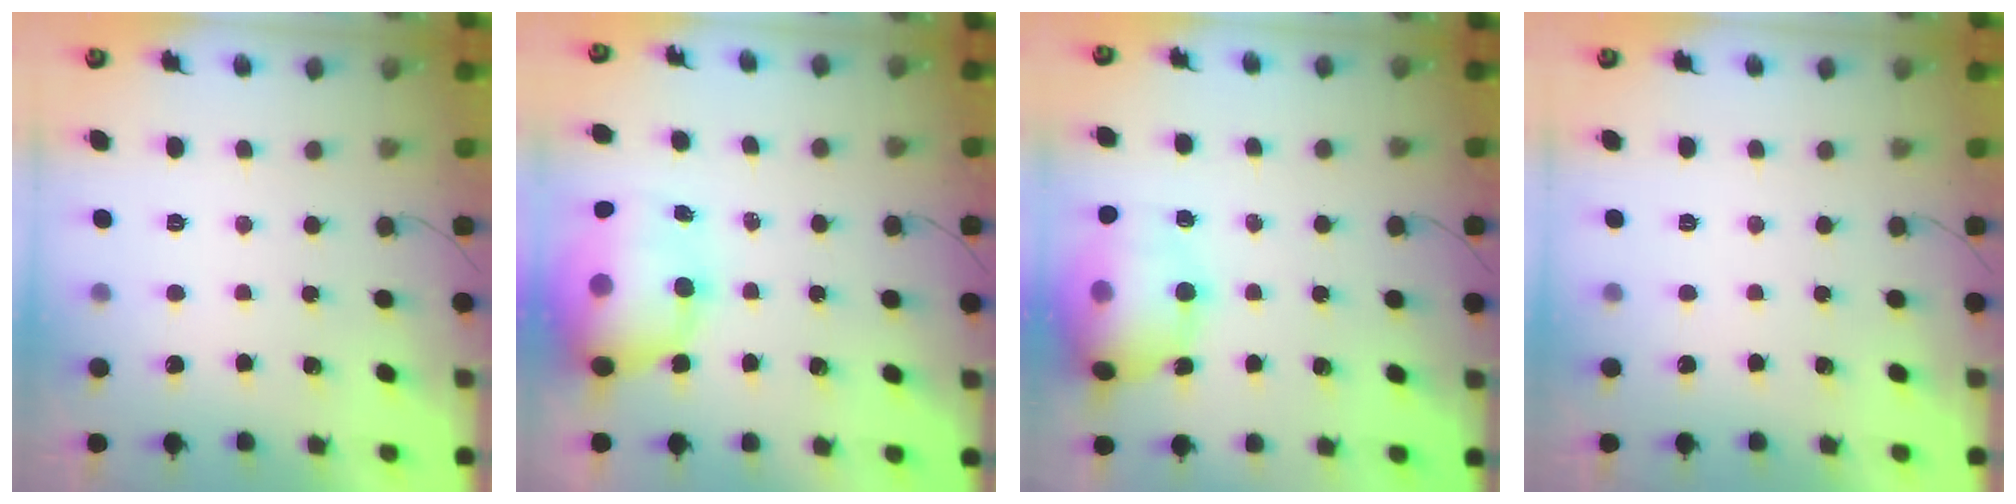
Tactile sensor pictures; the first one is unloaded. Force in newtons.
{"total": 14.6, "press": 14.2, "slide": 3.6}
{"total": 16.4, "press": 16.1, "slide": 3.3}
{"total": 0.0}